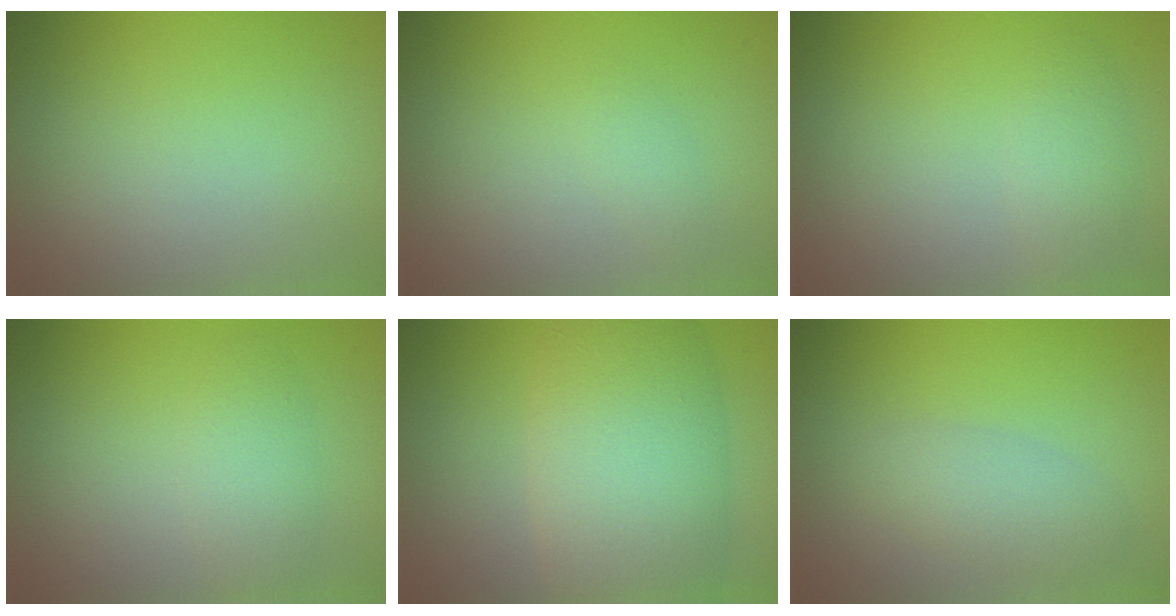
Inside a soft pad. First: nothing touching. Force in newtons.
{"total": 1.1, "press": 1.1, "slide": 0.0}
{"total": 2.0, "press": 2.0, "slide": 0.0}
{"total": 2.5, "press": 2.5, "slide": 0.2}
{"total": 10.3, "press": 10.3, "slide": 0.4}
{"total": 2.5, "press": 2.5, "slide": 0.1}